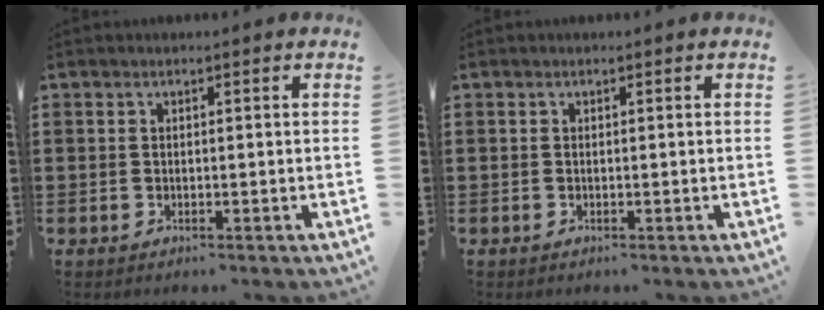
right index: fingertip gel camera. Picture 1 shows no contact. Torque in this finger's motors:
{"motor_torque": [0.06, 0.14, 0.00, 0.00]}